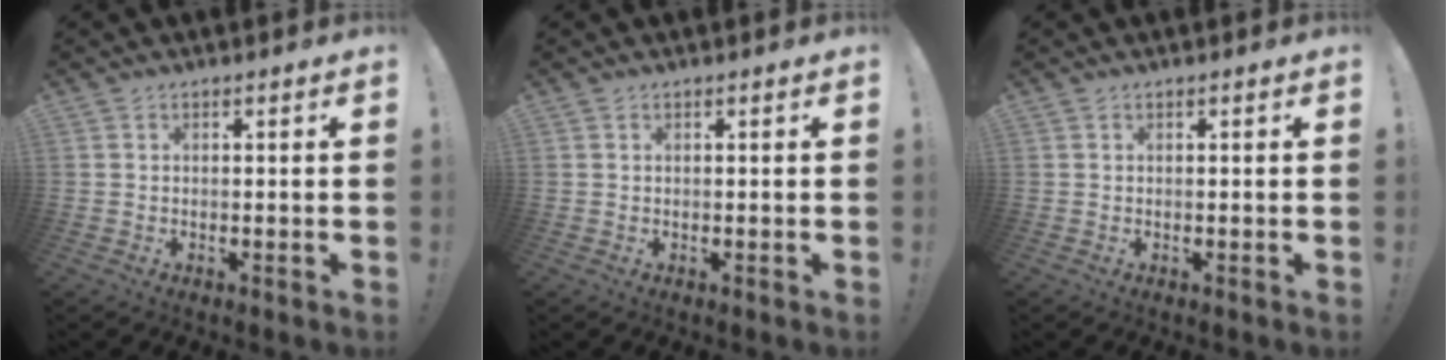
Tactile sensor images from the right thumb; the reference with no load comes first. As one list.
[{"total": 0.0}, {"total": 0.0}]